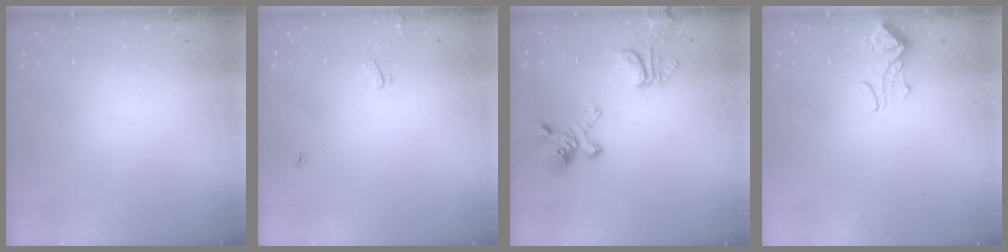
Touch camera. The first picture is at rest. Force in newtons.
{"total": 0.0}
{"total": 6.5, "press": 6.1, "slide": 2.1}
{"total": 1.2, "press": 0.6, "slide": 1.0}